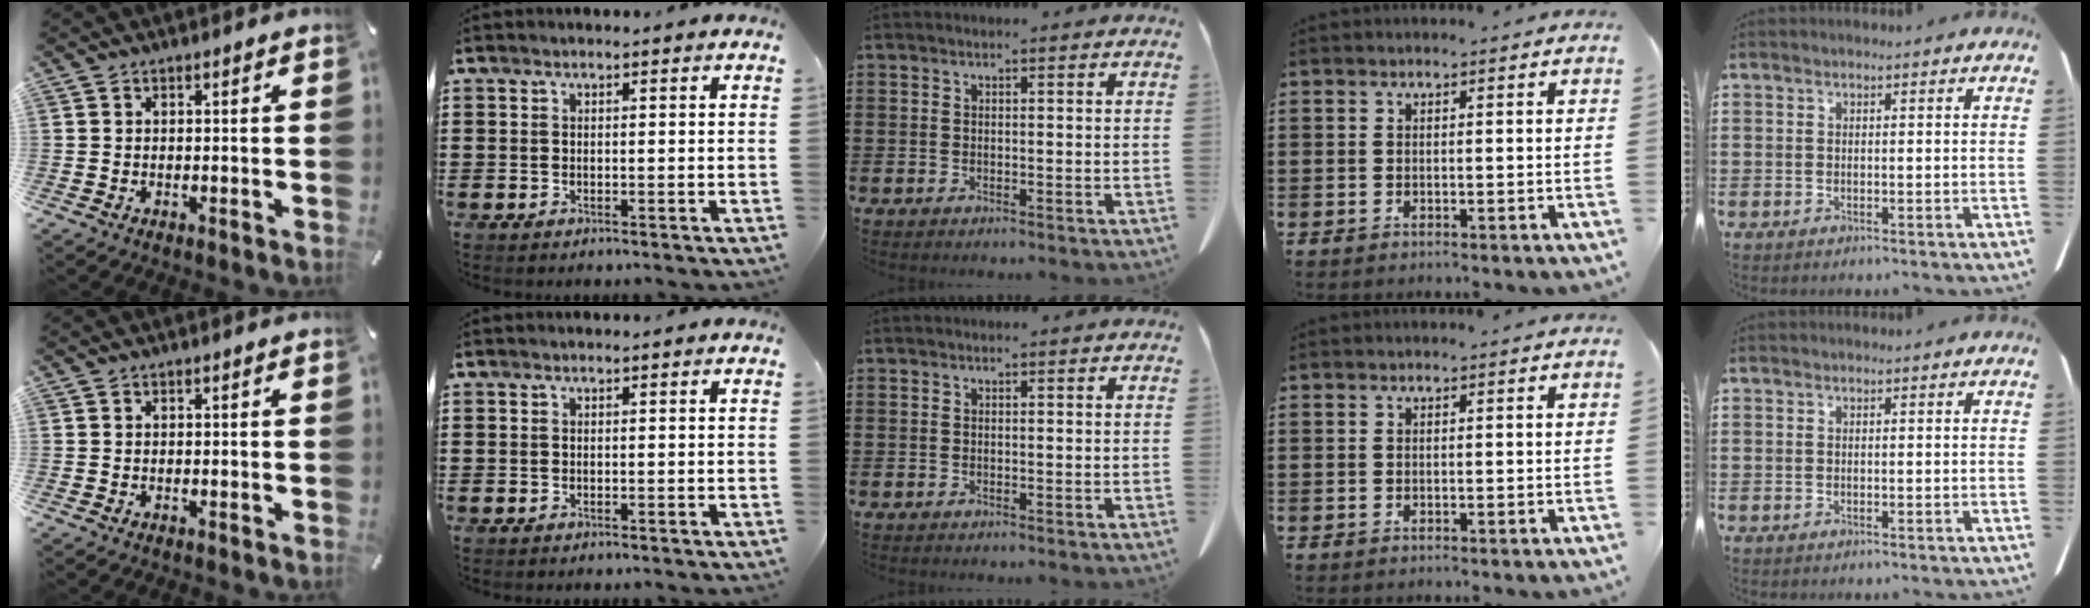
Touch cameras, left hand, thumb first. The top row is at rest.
{}